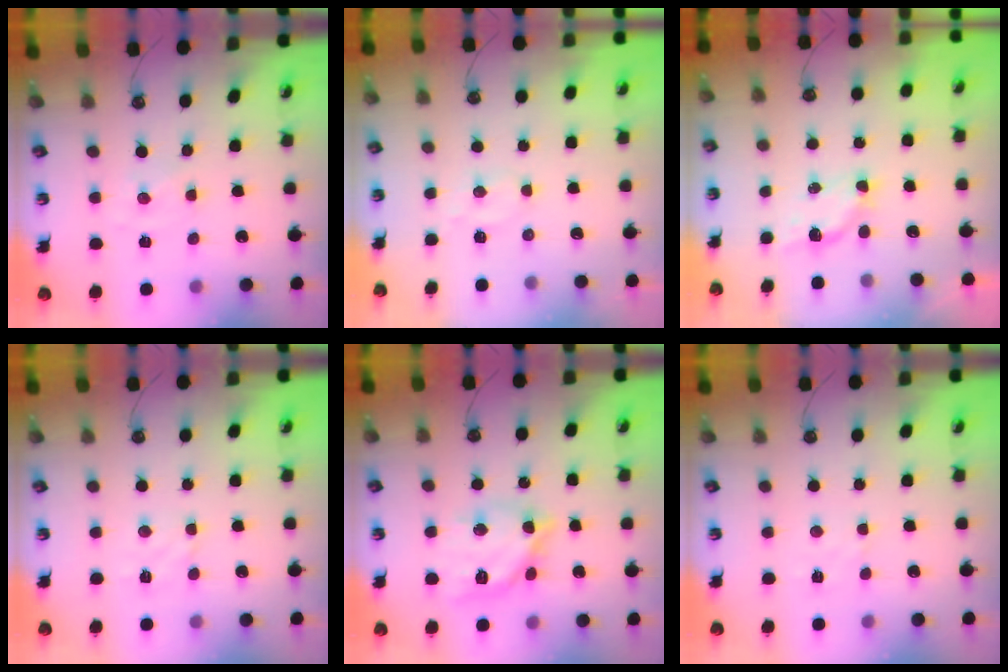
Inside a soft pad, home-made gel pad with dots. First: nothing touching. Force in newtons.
{"total": 6.5, "press": 6.4, "slide": 0.9}
{"total": 4.4, "press": 4.4, "slide": 0.5}
{"total": 5.5, "press": 5.4, "slide": 0.8}
{"total": 15.0, "press": 15.0, "slide": 1.3}
{"total": 2.8, "press": 2.8, "slide": 0.5}